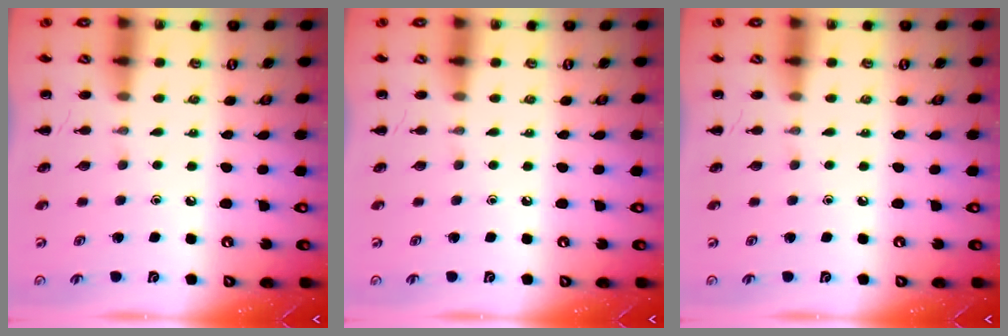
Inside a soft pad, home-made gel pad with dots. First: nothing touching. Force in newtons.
{"total": 0.0}
{"total": 0.0}